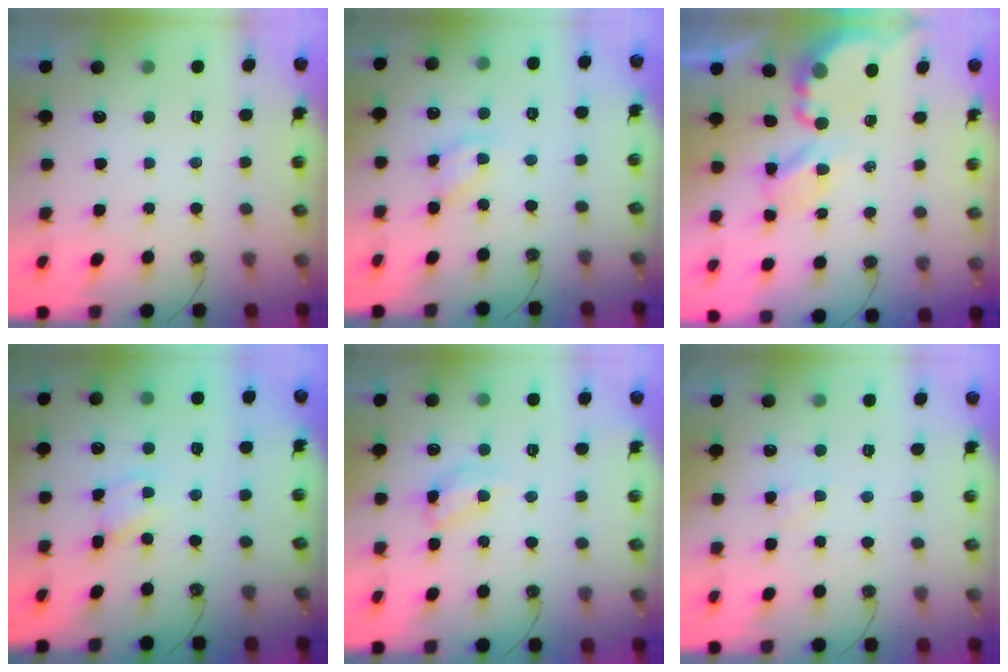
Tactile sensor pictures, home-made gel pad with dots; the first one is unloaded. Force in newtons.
{"total": 7.2, "press": 7.2, "slide": 0.4}
{"total": 5.1, "press": 5.0, "slide": 0.4}
{"total": 1.4, "press": 1.4, "slide": 0.1}
{"total": 11.3, "press": 11.3, "slide": 0.8}
{"total": 2.8, "press": 2.8, "slide": 0.5}